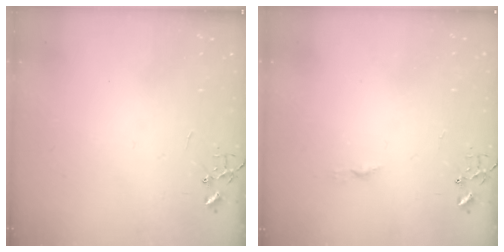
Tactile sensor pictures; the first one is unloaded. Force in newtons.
{"total": 3.4, "press": 3.4, "slide": 0.3}